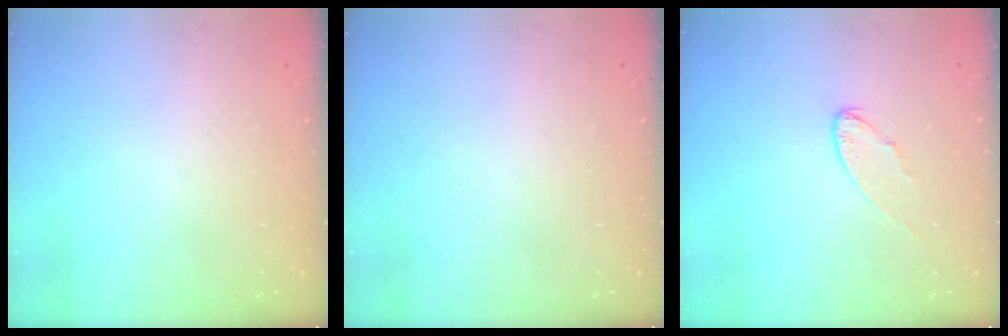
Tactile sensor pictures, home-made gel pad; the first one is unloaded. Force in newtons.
{"total": 0.0}
{"total": 6.4, "press": 6.4, "slide": 0.4}